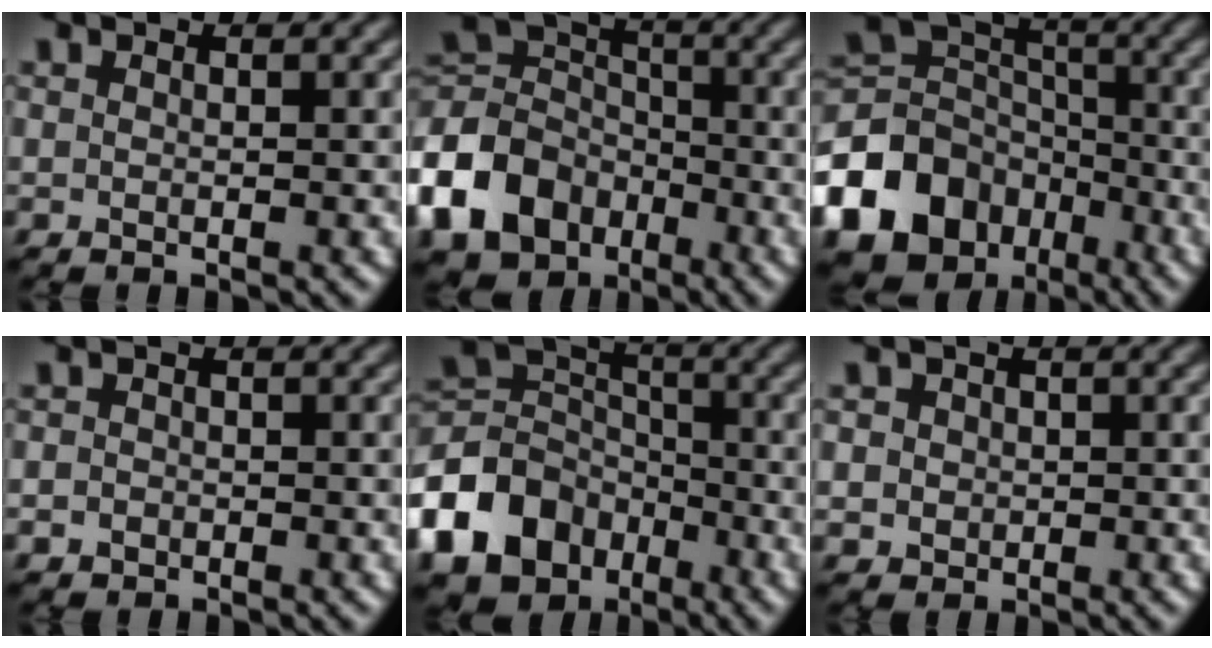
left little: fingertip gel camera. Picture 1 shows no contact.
{"total": 9.2, "force": [-4.0, 7.1, 4.4], "torque": [-0.104, 0.008, -0.102]}
{"total": 13.8, "force": [-7.0, 10.5, 5.5], "torque": [-0.143, -0.012, -0.139]}
{"total": 1.0, "force": [-0.4, 0.8, 0.3], "torque": [0.001, -0.004, -0.008]}
{"total": 9.9, "force": [-4.8, 7.4, 4.5], "torque": [-0.106, 0.000, -0.112]}
{"total": 2.1, "force": [0.5, 1.9, 0.8], "torque": [-0.003, 0.009, 0.007]}